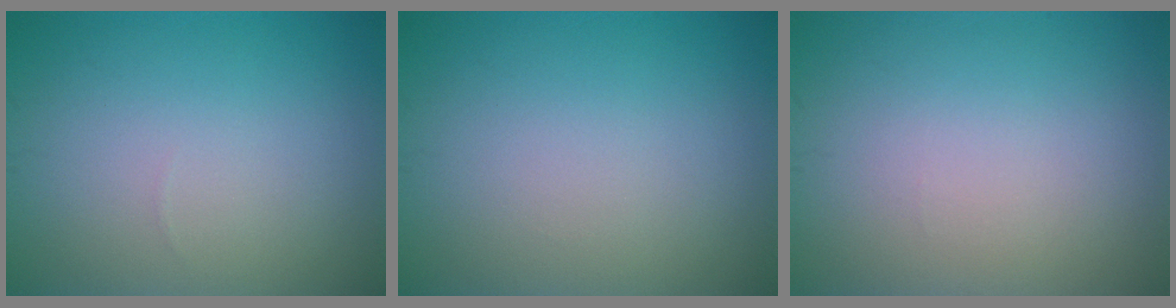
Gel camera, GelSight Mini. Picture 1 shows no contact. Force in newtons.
{"total": 0.0}
{"total": 0.0}